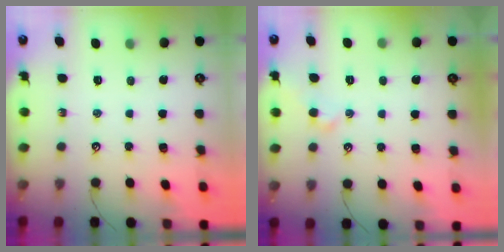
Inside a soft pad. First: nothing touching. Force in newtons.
{"total": 0.0}